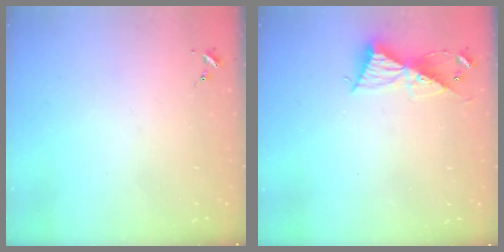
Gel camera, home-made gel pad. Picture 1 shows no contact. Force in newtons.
{"total": 9.4, "press": 9.4, "slide": 0.4}